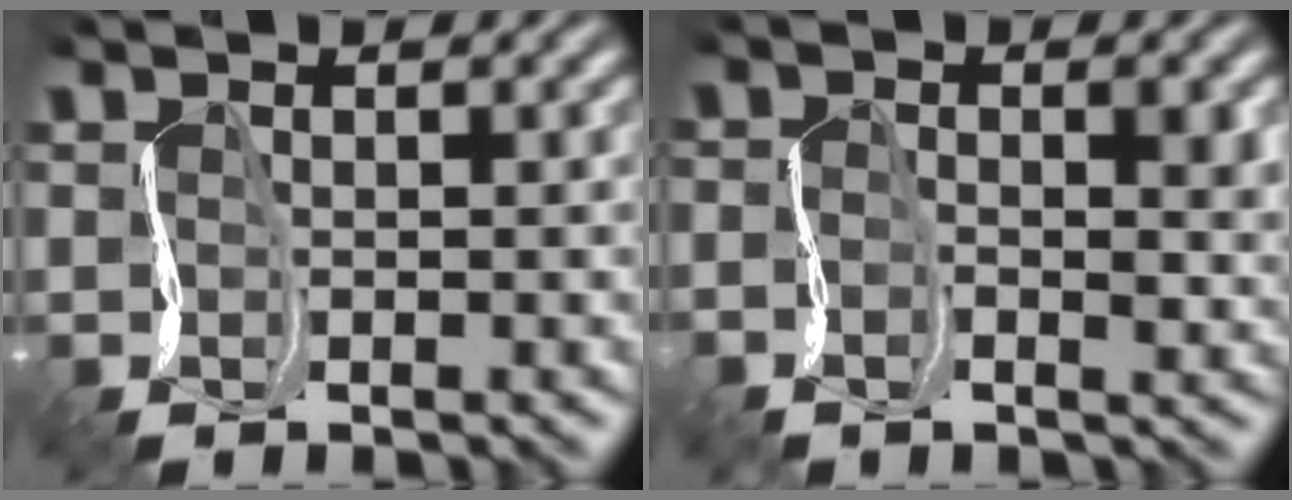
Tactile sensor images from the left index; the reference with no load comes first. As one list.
[{"total": 2.2, "force": [-1.0, 1.1, 1.7], "torque": [-0.039, -0.003, -0.025]}]